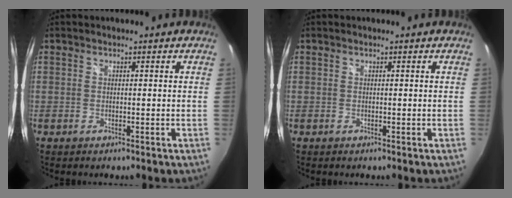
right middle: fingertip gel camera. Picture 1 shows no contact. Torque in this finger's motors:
{"motor_torque": [-0.25, -0.25, 0.00, 0.00]}